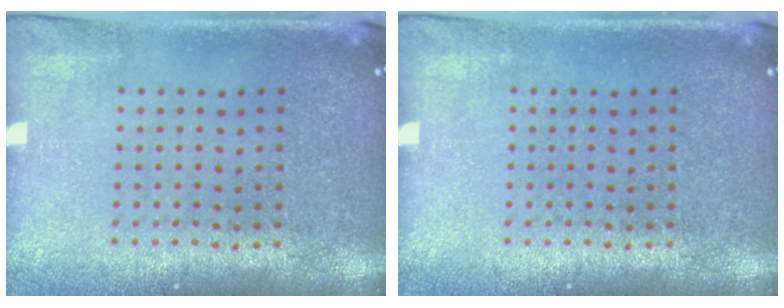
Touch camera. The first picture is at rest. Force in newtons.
{"total": 0.0}